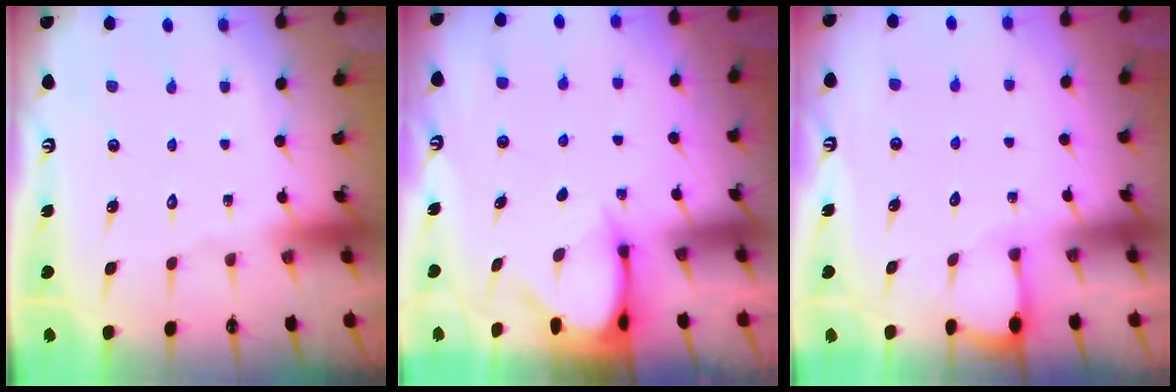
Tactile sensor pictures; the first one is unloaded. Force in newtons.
{"total": 3.6, "press": 3.6, "slide": 0.3}
{"total": 1.5, "press": 1.5, "slide": 0.1}